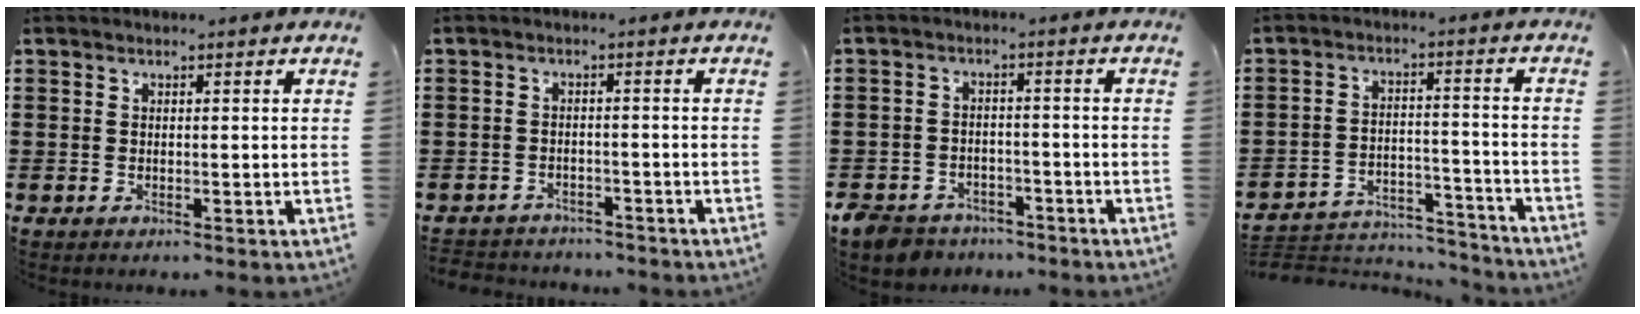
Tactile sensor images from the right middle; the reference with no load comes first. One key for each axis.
{"total": 2.5, "fx": -2.4, "fy": 0.5, "fz": -0.4, "tx": -0.001, "ty": -0.001, "tz": -0.056}
{"total": 4.0, "fx": -3.7, "fy": 1.4, "fz": 0.2, "tx": -0.023, "ty": 0.000, "tz": -0.082}
{"total": 4.8, "fx": -4.6, "fy": 1.0, "fz": 0.7, "tx": -0.015, "ty": 0.009, "tz": -0.096}